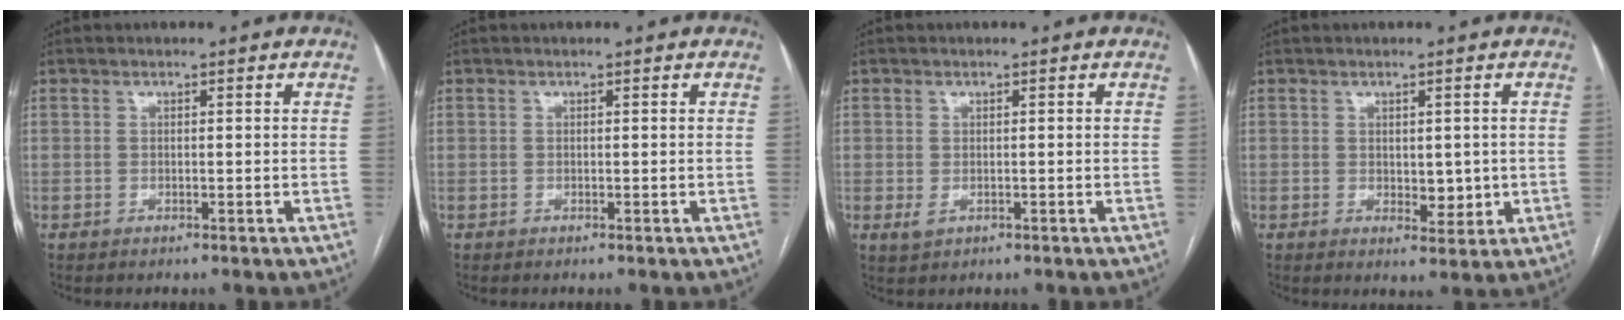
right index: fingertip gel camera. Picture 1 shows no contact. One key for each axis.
{"total": 0.0}
{"total": 1.7, "fx": -0.3, "fy": 1.3, "fz": 1.0, "tx": -0.016, "ty": -0.001, "tz": 0.001}
{"total": 3.6, "fx": 0.0, "fy": 2.1, "fz": 2.9, "tx": -0.035, "ty": -0.004, "tz": 0.011}